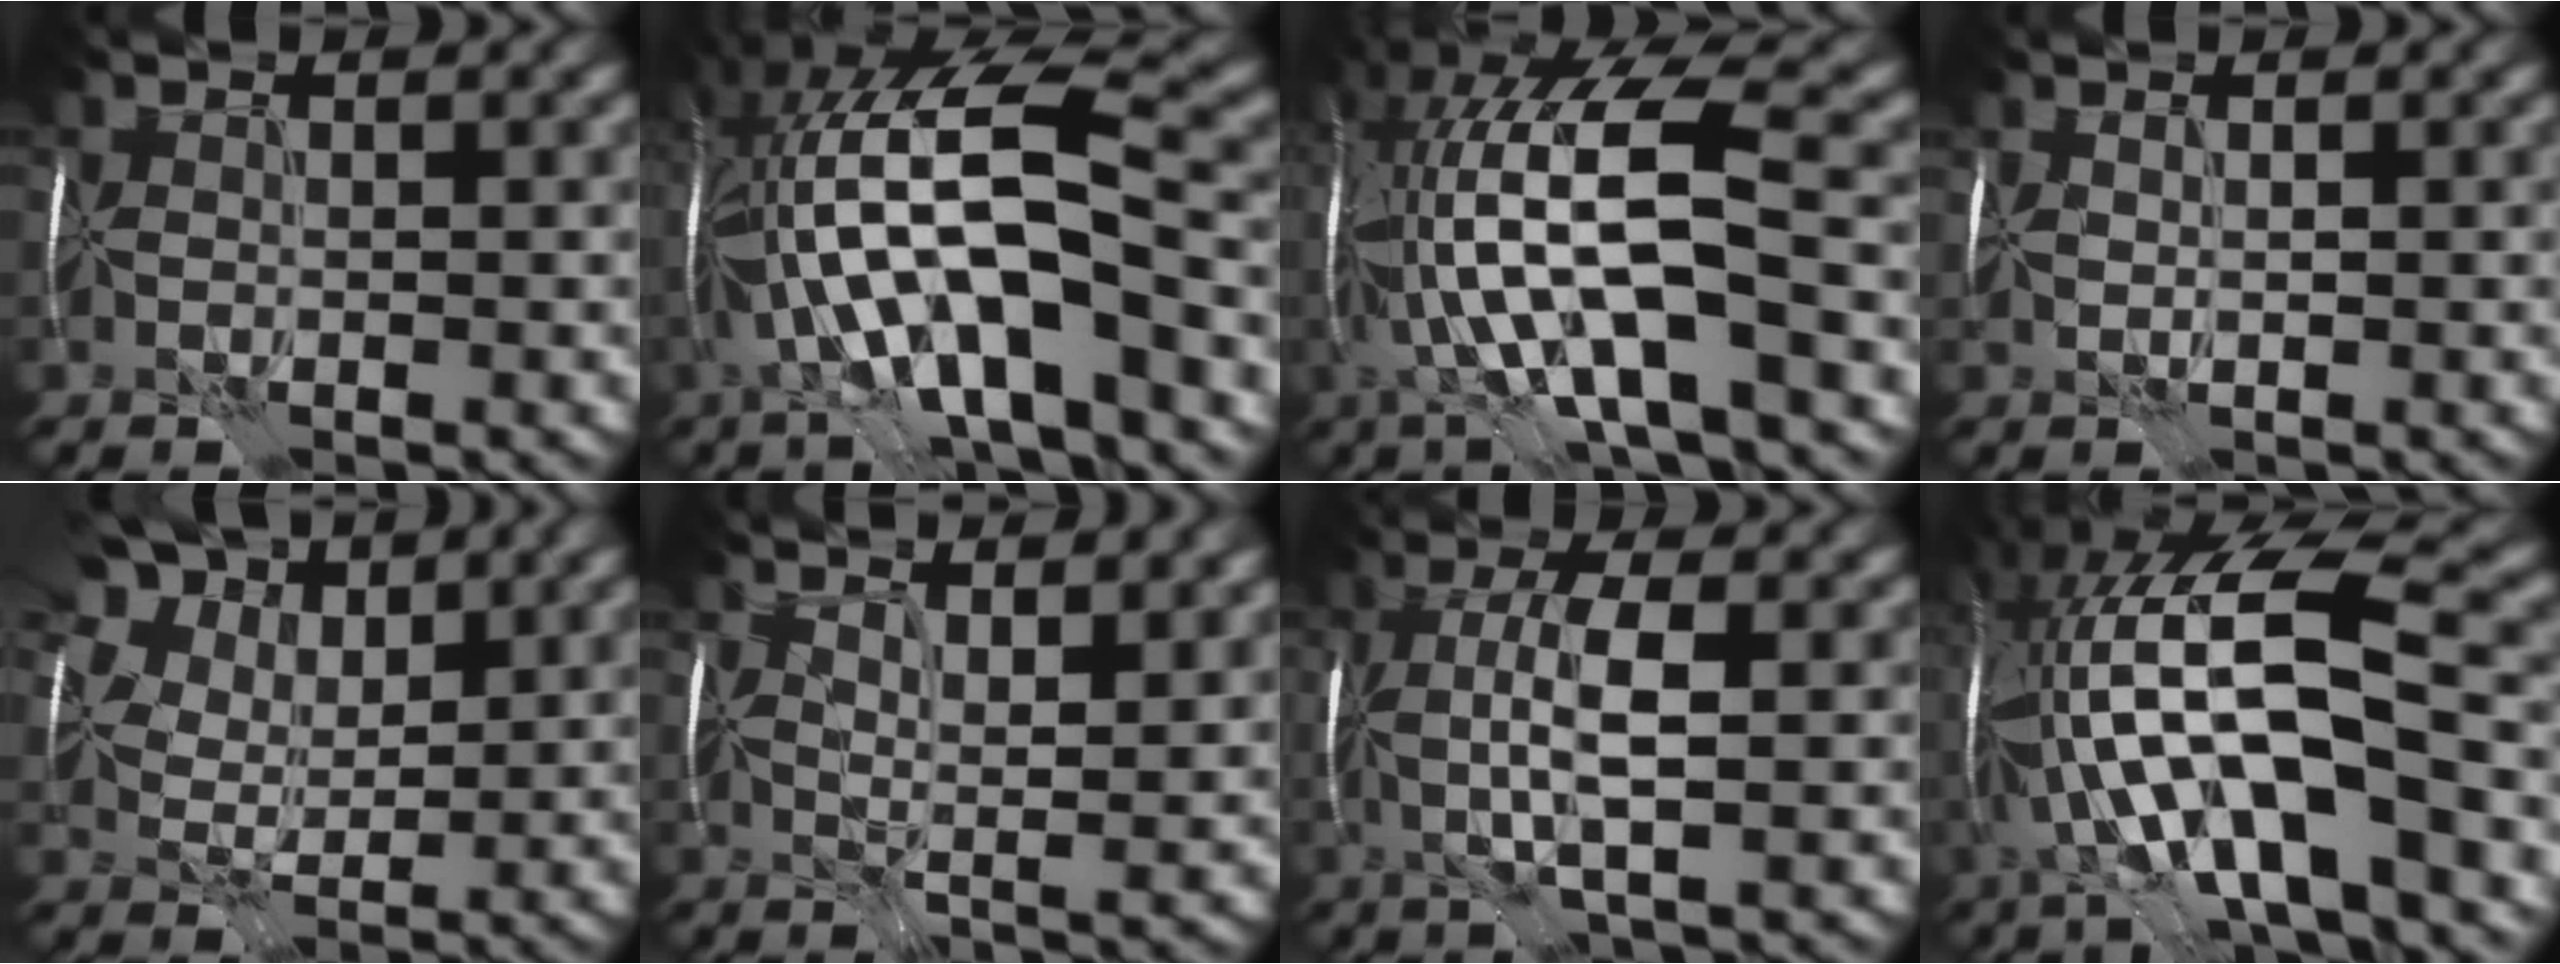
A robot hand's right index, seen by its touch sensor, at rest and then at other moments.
{"total": 13.7, "force": [-2.8, 3.8, 12.9], "torque": [-0.238, 0.037, -0.039]}
{"total": 14.3, "force": [-0.3, 4.5, 13.6], "torque": [-0.275, 0.018, 0.012]}
{"total": 0.9, "force": [0.6, -0.5, -0.4], "torque": [-0.009, 0.001, 0.012]}
{"total": 6.7, "force": [5.5, 3.4, 1.9], "torque": [-0.057, 0.009, 0.095]}
{"total": 7.6, "force": [4.6, 2.2, 5.6], "torque": [-0.083, 0.021, 0.061]}
{"total": 3.8, "force": [0.3, 0.5, 3.8], "torque": [-0.096, 0.008, 0.008]}
{"total": 14.7, "force": [-1.9, 4.2, 14.0], "torque": [-0.266, 0.031, -0.022]}